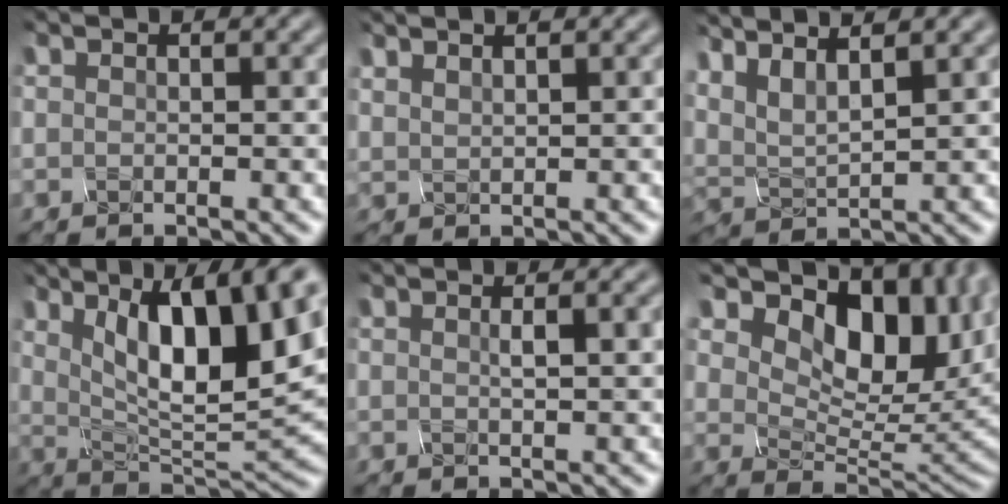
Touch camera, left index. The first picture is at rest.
{"total": 1.0, "force": [0.9, 0.2, 0.5], "torque": [-0.010, 0.006, 0.018]}
{"total": 4.5, "force": [2.9, 1.3, 3.2], "torque": [-0.088, 0.009, 0.066]}
{"total": 11.7, "force": [4.1, 3.6, 10.3], "torque": [-0.159, -0.003, 0.084]}
{"total": 2.5, "force": [0.1, 0.8, 2.4], "torque": [-0.034, 0.008, 0.006]}
{"total": 11.0, "force": [4.5, 6.4, 7.8], "torque": [-0.129, -0.006, 0.093]}